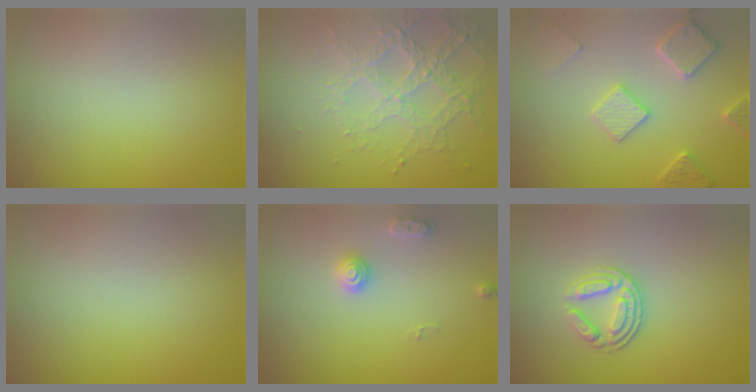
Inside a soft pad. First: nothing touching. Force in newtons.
{"total": 3.1, "press": 3.1, "slide": 0.7}
{"total": 3.3, "press": 3.2, "slide": 0.8}
{"total": 0.0}
{"total": 2.0, "press": 2.0, "slide": 0.3}
{"total": 3.5, "press": 2.5, "slide": 2.5}